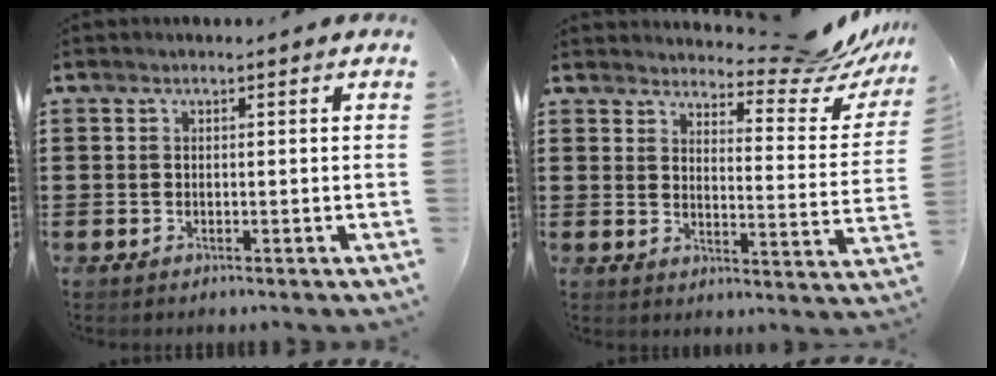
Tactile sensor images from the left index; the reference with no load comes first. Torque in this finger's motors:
{"motor_torque": [0.16, 0.09, 0.54, 0.10]}